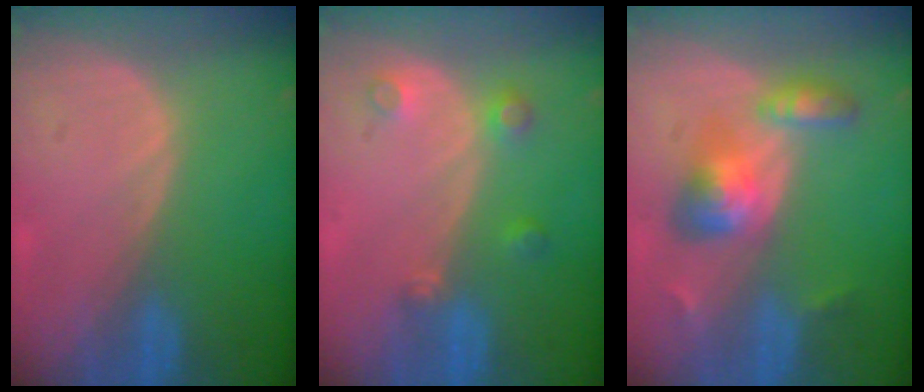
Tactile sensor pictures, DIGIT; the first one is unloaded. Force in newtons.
{"total": 3.4, "press": 3.0, "slide": 1.5}
{"total": 6.0, "press": 6.0, "slide": 0.5}